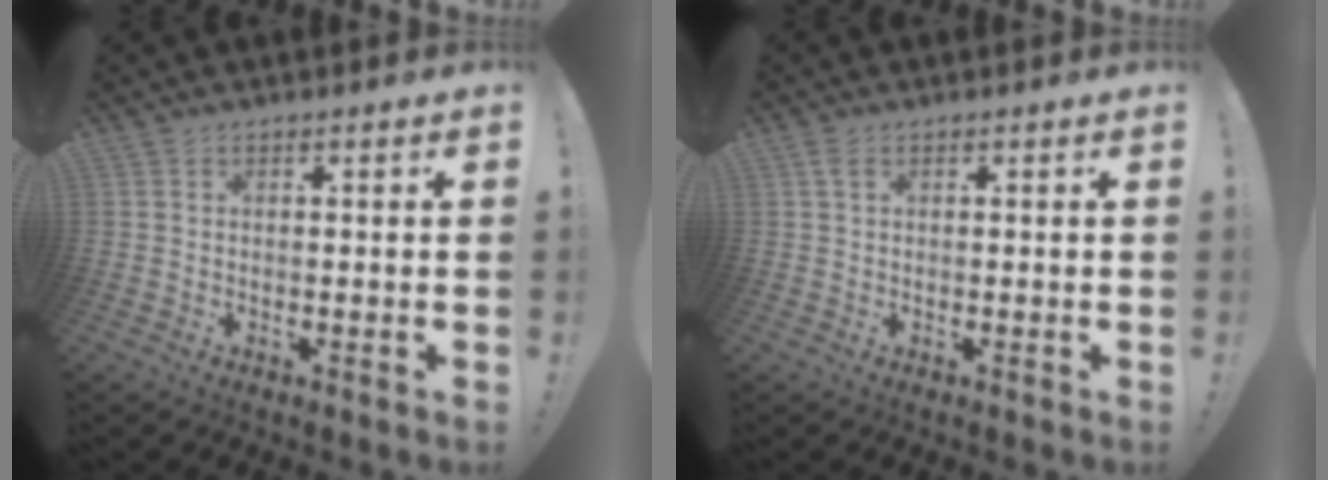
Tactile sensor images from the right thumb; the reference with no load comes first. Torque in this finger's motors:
{"motor_torque": [0.15, -0.26, 0.01, 0.24, 0.04]}